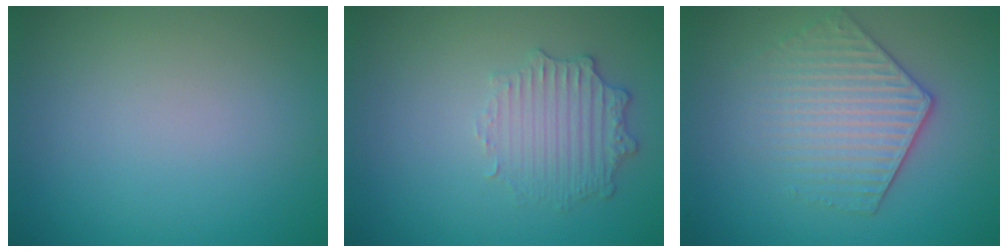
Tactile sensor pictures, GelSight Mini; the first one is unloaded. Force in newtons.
{"total": 2.5, "press": 2.3, "slide": 1.0}
{"total": 4.3, "press": 3.7, "slide": 2.2}